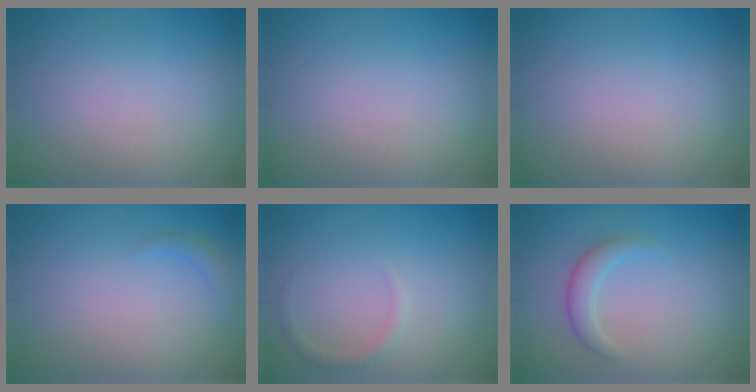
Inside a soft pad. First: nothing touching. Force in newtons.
{"total": 0.0}
{"total": 0.0}
{"total": 1.1, "press": 1.1, "slide": 0.1}
{"total": 1.2, "press": 1.2, "slide": 0.0}
{"total": 2.0, "press": 2.0, "slide": 0.1}